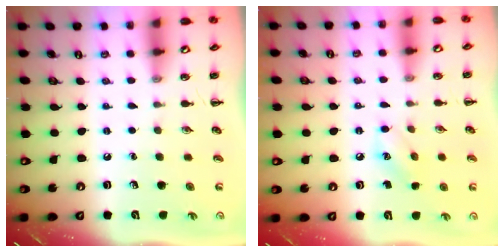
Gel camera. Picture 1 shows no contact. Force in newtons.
{"total": 6.8, "press": 6.7, "slide": 1.3}